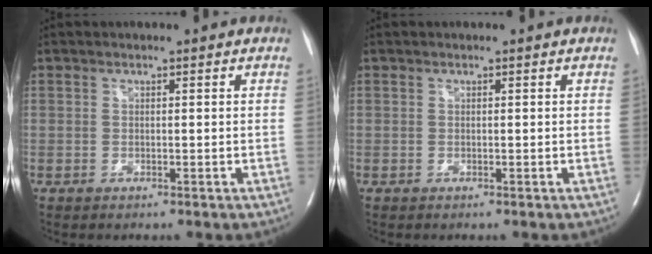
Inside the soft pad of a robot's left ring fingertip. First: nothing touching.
{"total": 0.0}